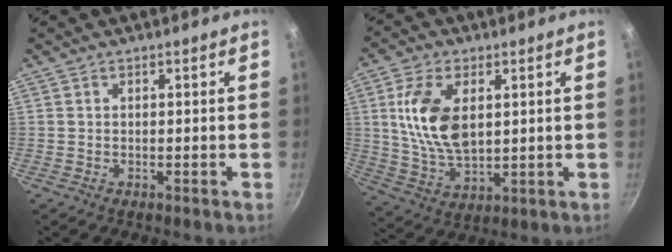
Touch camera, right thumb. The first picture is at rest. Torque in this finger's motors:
{"motor_torque": [0.71, 0.71, 1.46, 0.39, 0.22]}